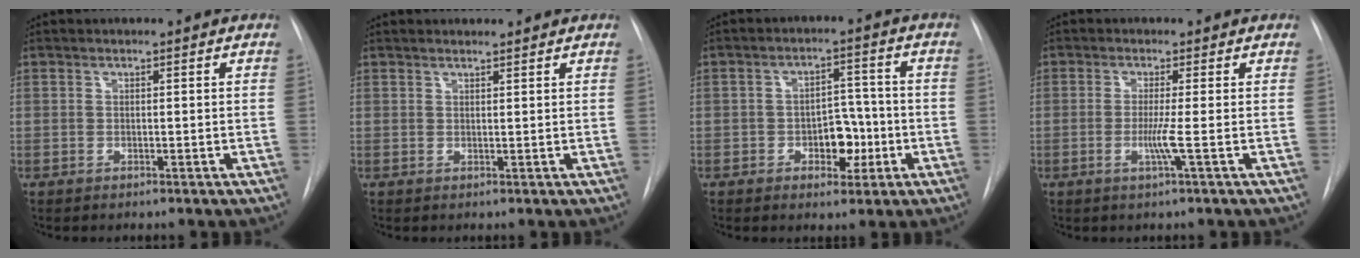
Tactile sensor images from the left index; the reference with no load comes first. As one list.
[{"total": 2.2, "force": [2.1, 0.3, 0.3], "torque": [-0.009, 0.016, 0.033]}, {"total": 5.8, "force": [-1.9, 3.5, 4.2], "torque": [-0.053, 0.014, -0.025]}, {"total": 2.7, "force": [-0.6, -0.9, 2.5], "torque": [-0.051, -0.005, -0.015]}]